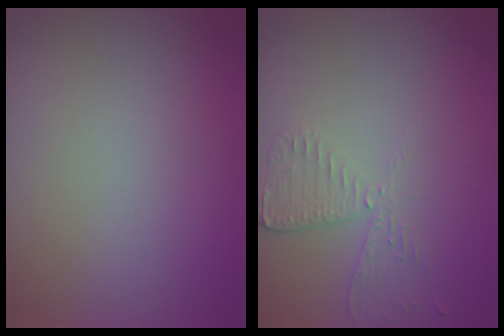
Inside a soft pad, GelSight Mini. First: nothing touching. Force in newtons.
{"total": 2.6, "press": 2.3, "slide": 1.1}